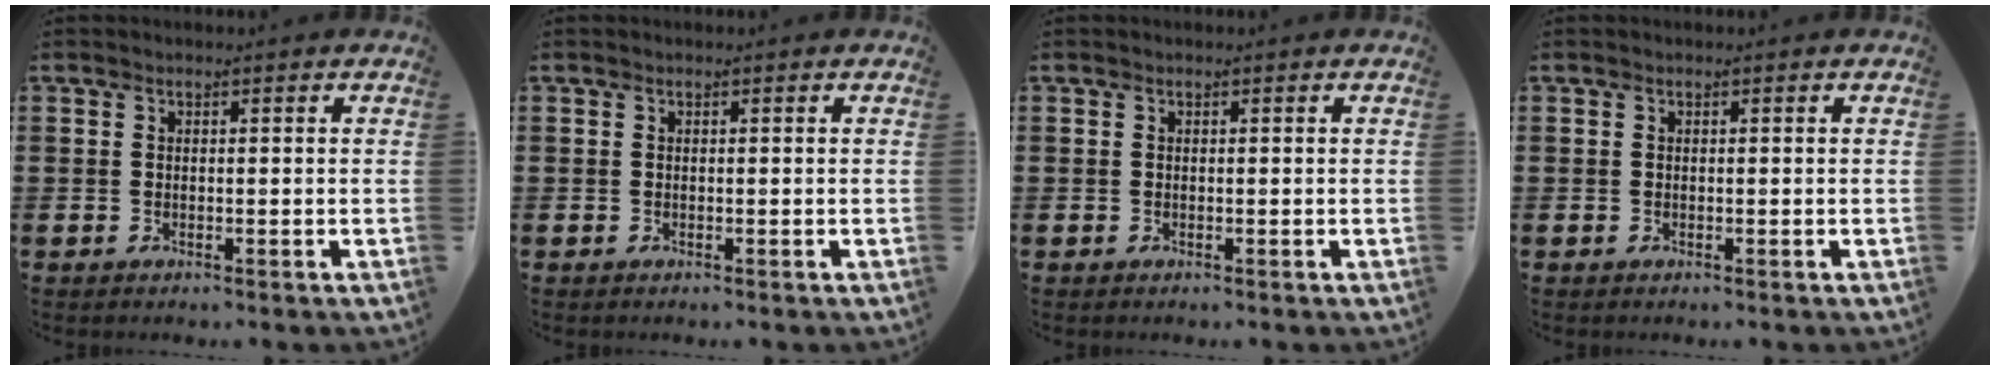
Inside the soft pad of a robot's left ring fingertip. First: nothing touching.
{"total": 0.0}
{"total": 0.0}
{"total": 0.0}